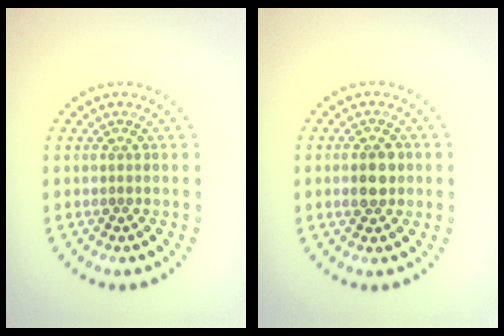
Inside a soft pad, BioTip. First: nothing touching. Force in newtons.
{"total": 2.8, "press": 2.8, "slide": 0.1}